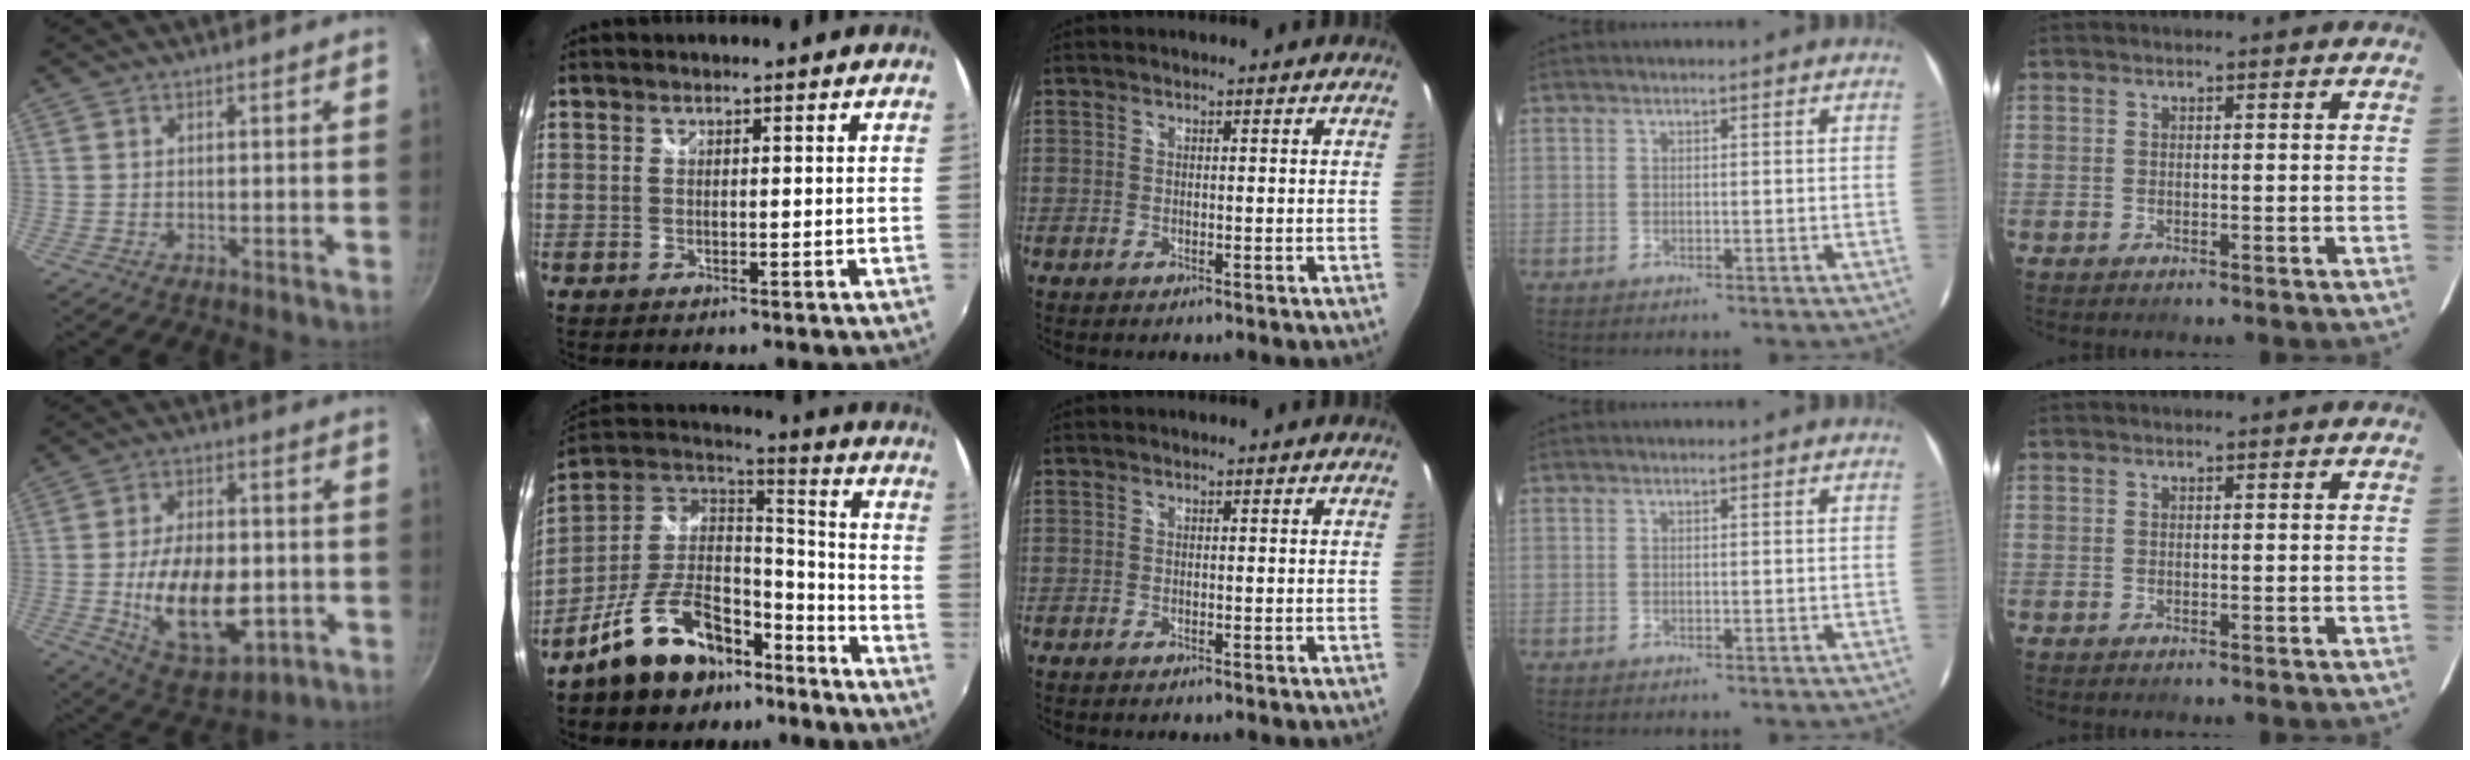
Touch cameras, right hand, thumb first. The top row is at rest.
{"thumb": {"total": 18.3, "force": [-3.9, 10.3, 14.7], "torque": [-0.221, 0.013, -0.047]}, "index": {"total": 18.4, "force": [-12.3, 9.7, 9.7], "torque": [-0.207, 0.031, -0.188]}}